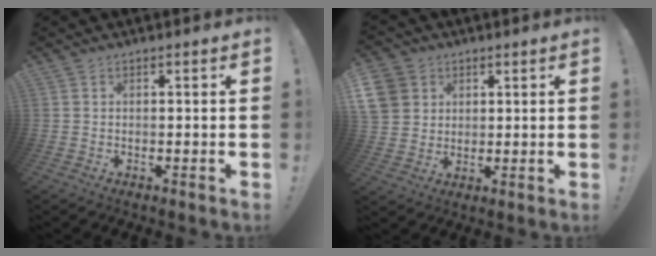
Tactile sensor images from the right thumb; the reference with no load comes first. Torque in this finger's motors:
{"motor_torque": [0.22, 1.45, -0.13, 0.32, 0.02]}